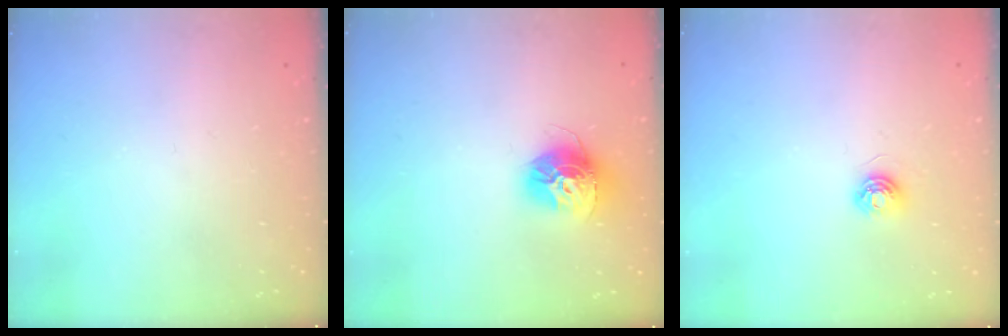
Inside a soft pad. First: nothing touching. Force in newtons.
{"total": 13.8, "press": 13.8, "slide": 1.0}
{"total": 5.0, "press": 4.9, "slide": 0.6}